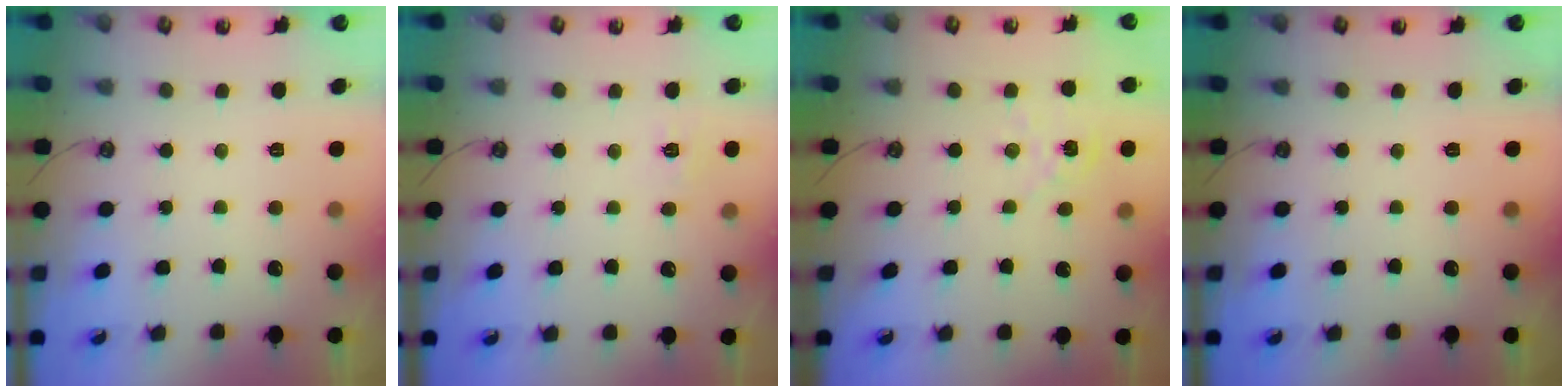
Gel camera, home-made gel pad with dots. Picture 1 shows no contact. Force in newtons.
{"total": 5.9, "press": 5.9, "slide": 0.7}
{"total": 1.6, "press": 1.6, "slide": 0.2}
{"total": 0.0}